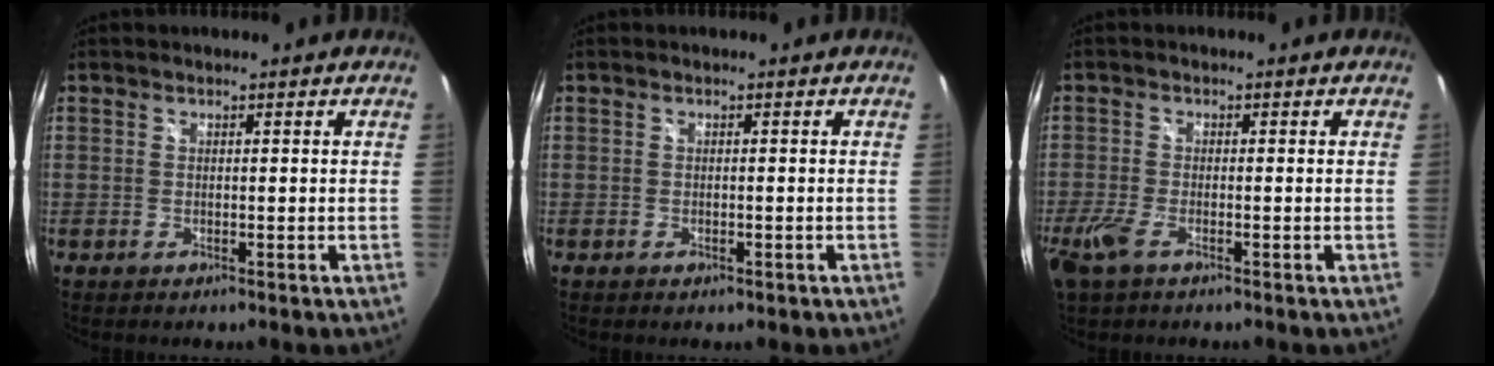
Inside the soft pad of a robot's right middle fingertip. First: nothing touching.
{"total": 1.0, "force": [-0.6, 0.6, 0.6], "torque": [-0.009, -0.002, -0.008]}
{"total": 4.8, "force": [-2.7, 1.7, 3.5], "torque": [-0.090, -0.013, -0.051]}